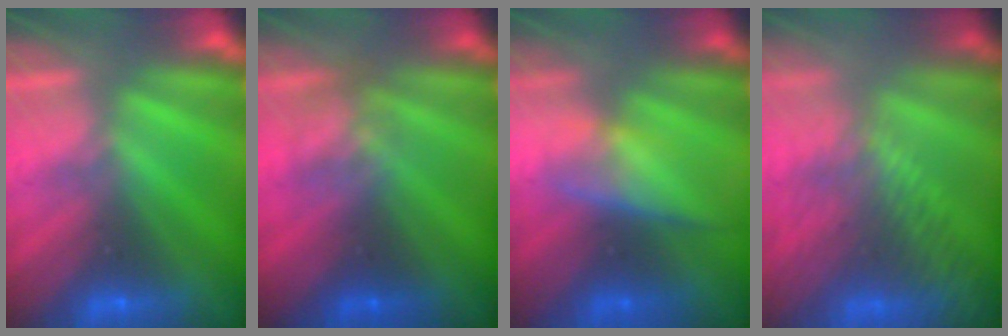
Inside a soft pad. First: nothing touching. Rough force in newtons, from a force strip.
{"total": 2.4}
{"total": 3.0}
{"total": 9.6}